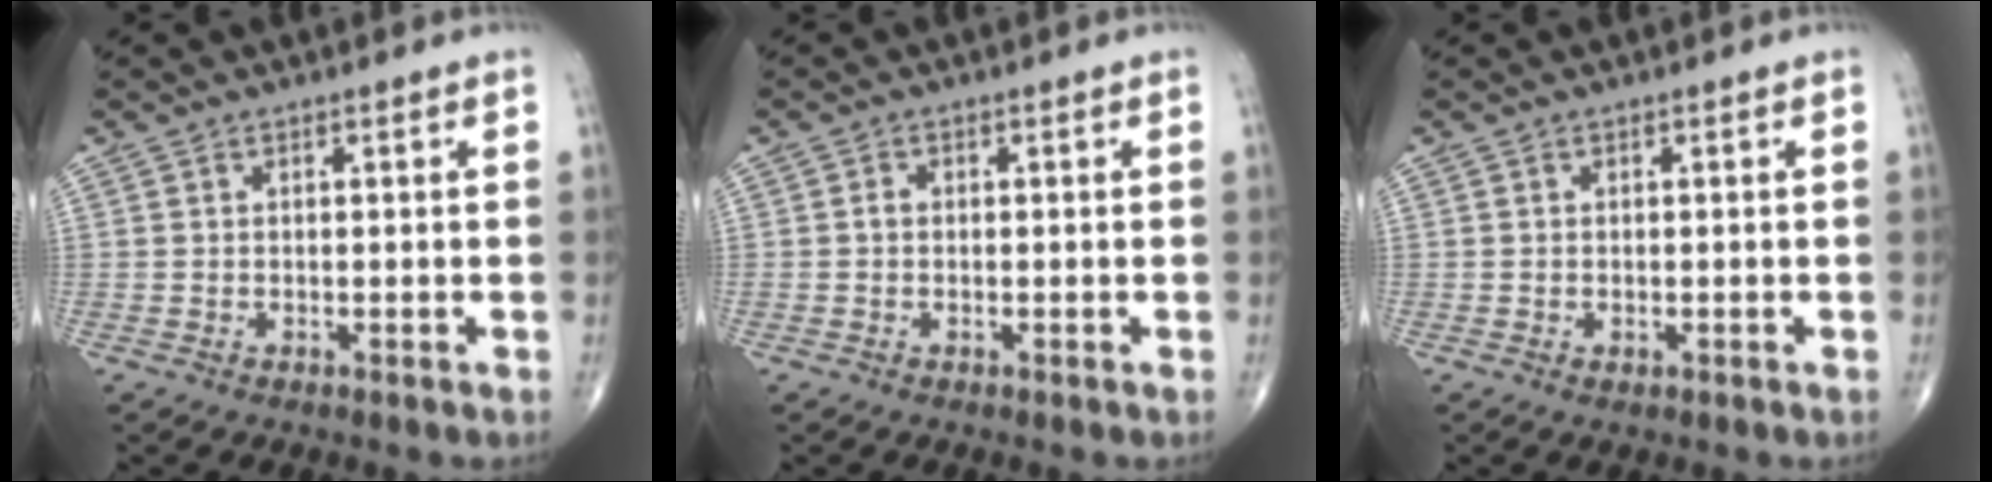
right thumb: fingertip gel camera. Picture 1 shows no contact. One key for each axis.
{"total": 1.0, "fx": -0.1, "fy": 0.8, "fz": 0.6, "tx": -0.007, "ty": 0.003, "tz": -0.003}
{"total": 0.7, "fx": -0.2, "fy": 0.4, "fz": 0.6, "tx": -0.009, "ty": -0.001, "tz": -0.001}